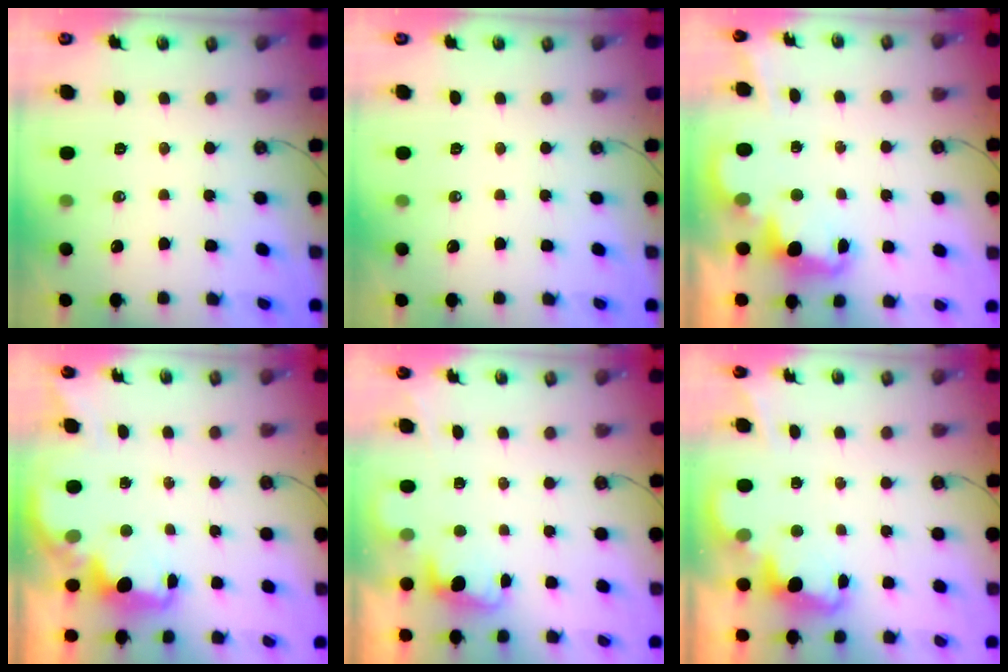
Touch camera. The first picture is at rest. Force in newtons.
{"total": 0.0}
{"total": 2.5, "press": 2.5, "slide": 0.6}
{"total": 2.0, "press": 1.9, "slide": 0.8}
{"total": 0.9, "press": 0.6, "slide": 0.7}
{"total": 2.3, "press": 2.3, "slide": 0.5}